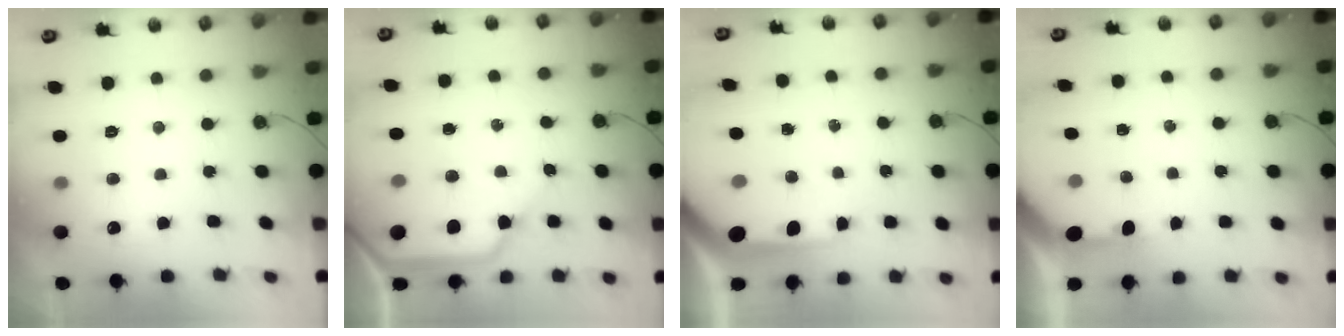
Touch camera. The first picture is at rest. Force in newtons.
{"total": 13.2, "press": 13.1, "slide": 1.8}
{"total": 9.2, "press": 9.2, "slide": 1.0}
{"total": 2.9, "press": 2.9, "slide": 0.3}